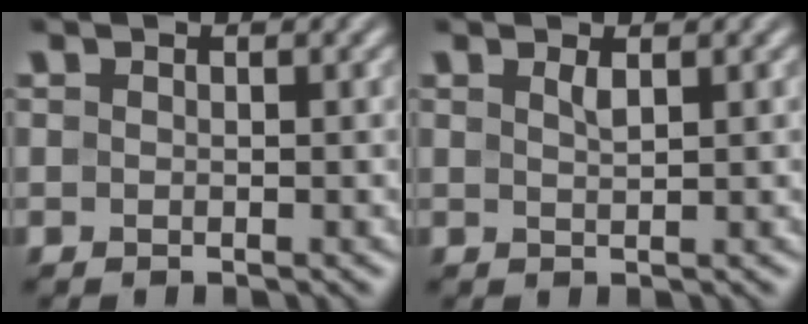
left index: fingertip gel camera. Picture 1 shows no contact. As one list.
[{"total": 0.8, "force": [0.5, 0.0, 0.6], "torque": [-0.017, -0.001, 0.012]}]